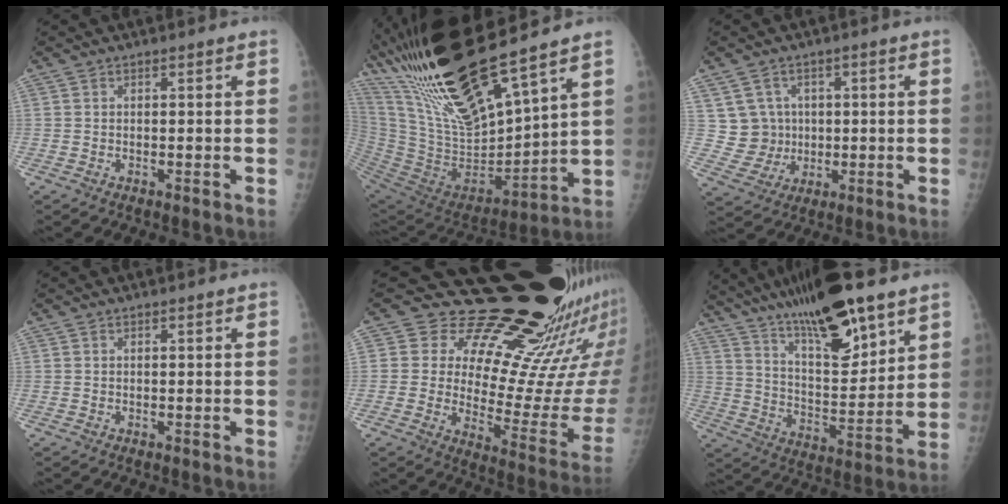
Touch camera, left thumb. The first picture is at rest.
{"total": 29.0, "force": [20.4, 6.7, 19.5], "torque": [-0.369, -0.071, 0.387]}
{"total": 7.4, "force": [1.3, 7.2, 1.2], "torque": [0.019, 0.001, 0.030]}
{"total": 0.0}
{"total": 22.2, "force": [17.2, 6.6, 12.3], "torque": [-0.124, -0.138, 0.232]}
{"total": 20.9, "force": [14.1, 4.9, 14.6], "torque": [-0.229, -0.060, 0.245]}